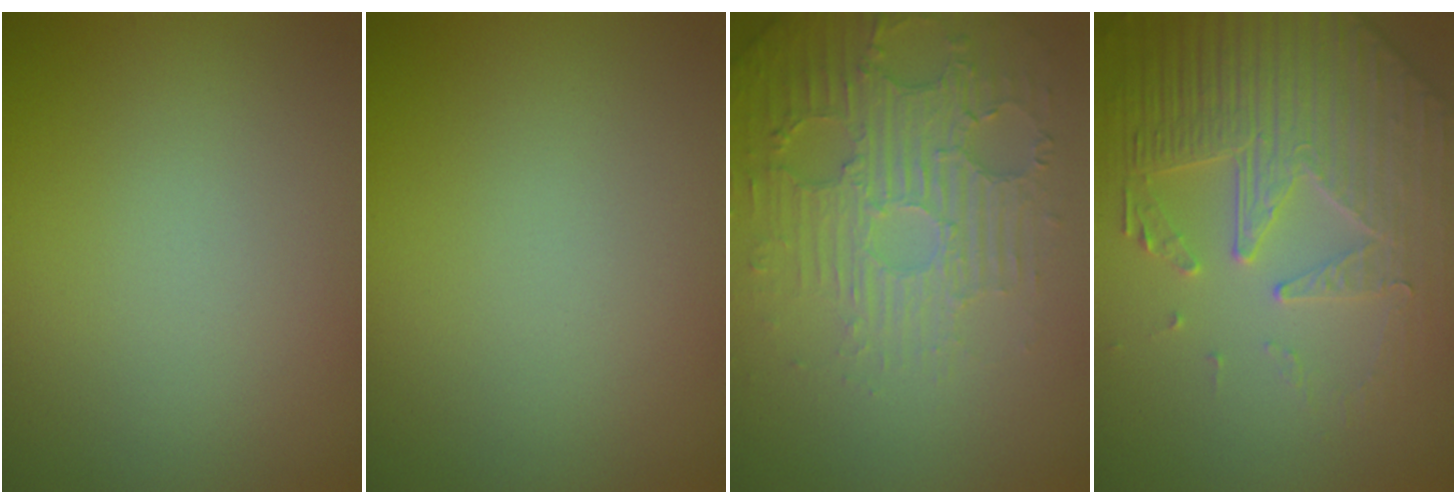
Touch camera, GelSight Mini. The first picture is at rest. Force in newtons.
{"total": 0.0}
{"total": 4.7, "press": 3.7, "slide": 2.8}
{"total": 4.9, "press": 4.7, "slide": 1.5}